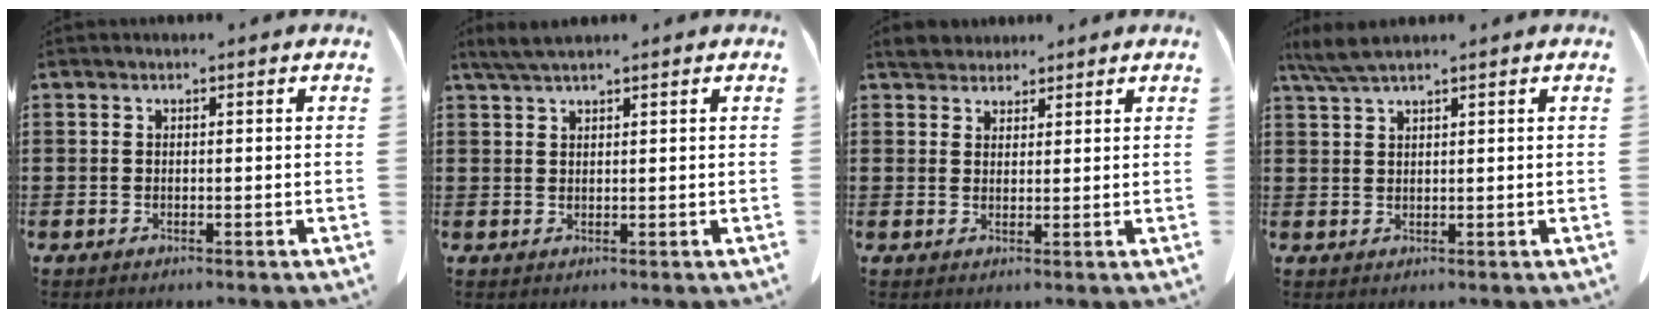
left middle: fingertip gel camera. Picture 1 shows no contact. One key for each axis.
{"total": 2.8, "fx": 2.2, "fy": 0.3, "fz": 1.7, "tx": -0.038, "ty": -0.002, "tz": 0.043}
{"total": 3.2, "fx": 3.0, "fy": 1.1, "fz": 0.2, "tx": -0.015, "ty": -0.003, "tz": 0.061}
{"total": 3.5, "fx": 2.8, "fy": 0.2, "fz": 2.1, "tx": -0.049, "ty": -0.002, "tz": 0.054}